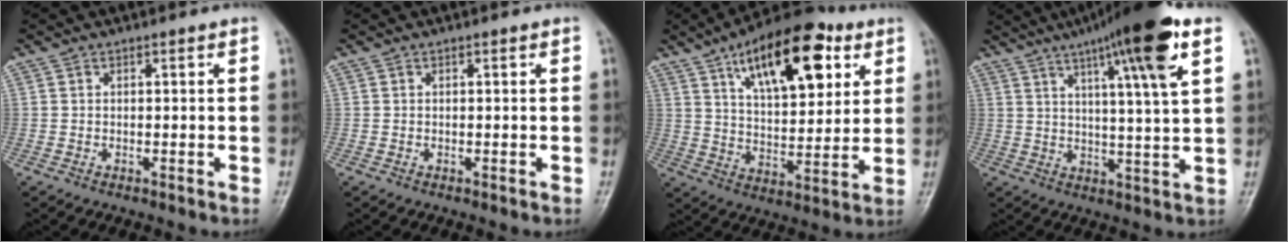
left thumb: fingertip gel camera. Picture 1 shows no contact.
{"total": 0.0}
{"total": 20.2, "force": [9.4, 9.3, 15.3], "torque": [-0.195, -0.027, 0.152]}
{"total": 16.4, "force": [8.4, 1.7, 14.0], "torque": [-0.217, -0.017, 0.125]}